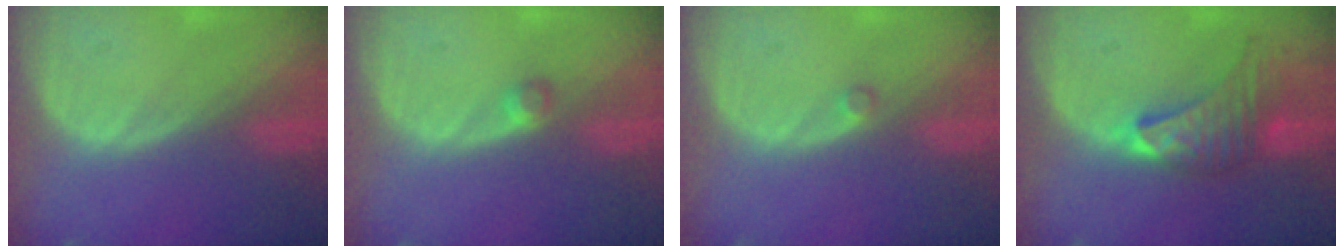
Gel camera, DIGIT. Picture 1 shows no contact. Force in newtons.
{"total": 1.6, "press": 1.4, "slide": 0.8}
{"total": 0.7, "press": 0.7, "slide": 0.1}
{"total": 7.6, "press": 7.6, "slide": 1.0}